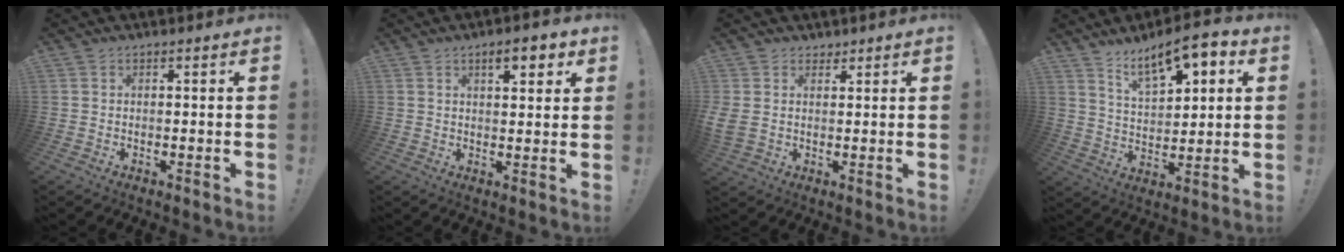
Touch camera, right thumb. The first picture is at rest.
{"total": 6.0, "force": [3.3, 2.2, 4.4], "torque": [-0.051, -0.013, 0.050]}
{"total": 5.2, "force": [2.0, 4.3, 2.2], "torque": [-0.038, -0.009, 0.041]}
{"total": 12.1, "force": [7.7, 5.0, 7.8], "torque": [-0.129, -0.040, 0.134]}